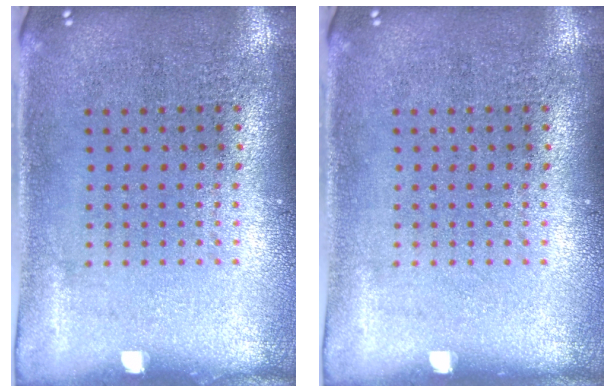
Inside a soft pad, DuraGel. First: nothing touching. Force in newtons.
{"total": 0.0}